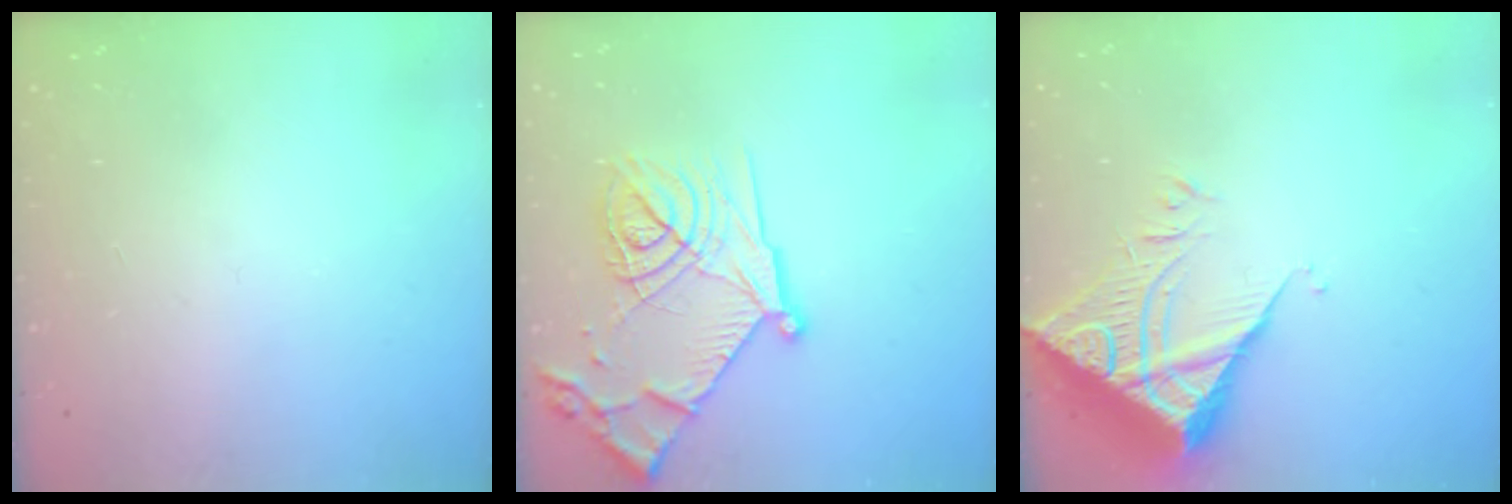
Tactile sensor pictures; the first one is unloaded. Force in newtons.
{"total": 20.3, "press": 20.2, "slide": 1.9}
{"total": 9.0, "press": 8.9, "slide": 0.8}